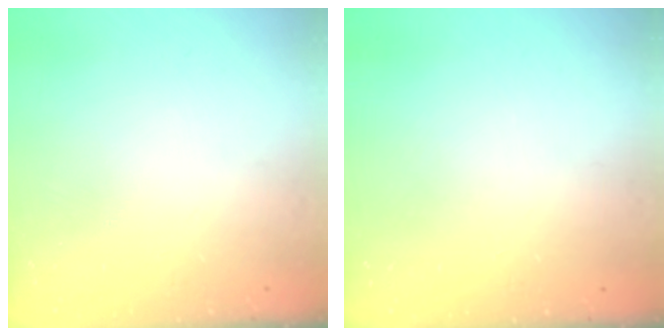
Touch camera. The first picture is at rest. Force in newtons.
{"total": 4.1, "press": 4.1, "slide": 0.1}